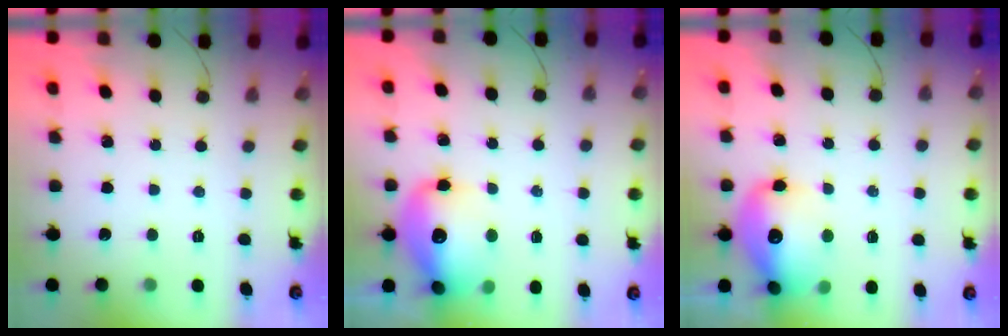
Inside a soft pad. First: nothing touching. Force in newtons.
{"total": 15.2, "press": 14.8, "slide": 3.6}
{"total": 14.6, "press": 14.2, "slide": 3.4}